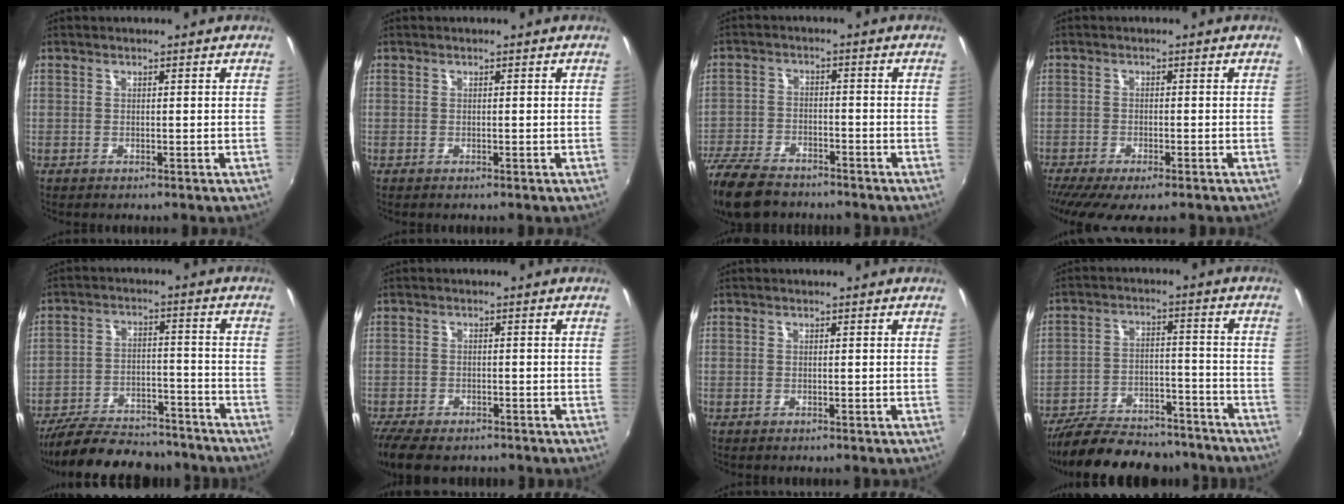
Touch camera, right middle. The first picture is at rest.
{"total": 0.0}
{"total": 13.5, "force": [-10.7, 5.7, 5.9], "torque": [-0.160, -0.024, -0.198]}
{"total": 9.6, "force": [-7.2, 2.5, 5.8], "torque": [-0.130, -0.045, -0.117]}
{"total": 20.6, "force": [-17.6, 6.9, 8.1], "torque": [-0.171, -0.002, -0.246]}
{"total": 9.6, "force": [-7.6, 3.7, 4.6], "torque": [-0.113, -0.037, -0.131]}
{"total": 0.0}
{"total": 22.5, "force": [-19.2, 7.6, 8.9], "torque": [-0.184, 0.000, -0.266]}